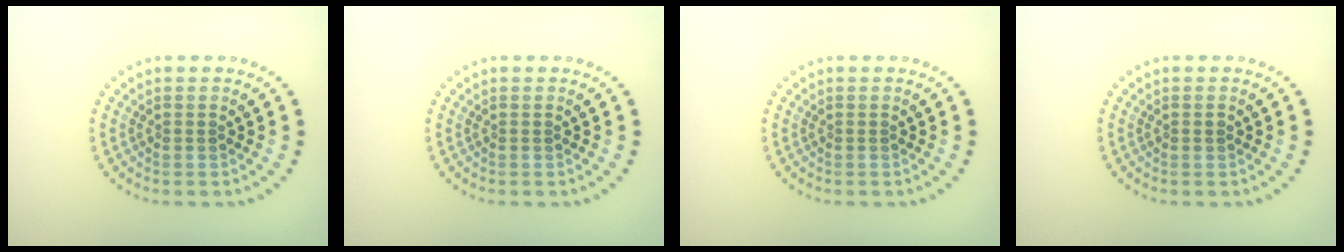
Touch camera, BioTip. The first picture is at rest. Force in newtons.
{"total": 0.0}
{"total": 0.0}
{"total": 0.6, "press": 0.6, "slide": 0.2}